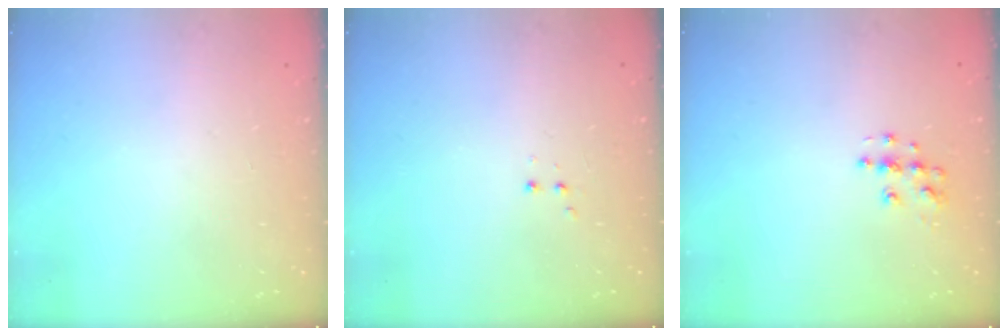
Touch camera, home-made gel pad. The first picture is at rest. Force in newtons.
{"total": 2.8, "press": 2.8, "slide": 0.6}
{"total": 6.7, "press": 6.7, "slide": 0.3}